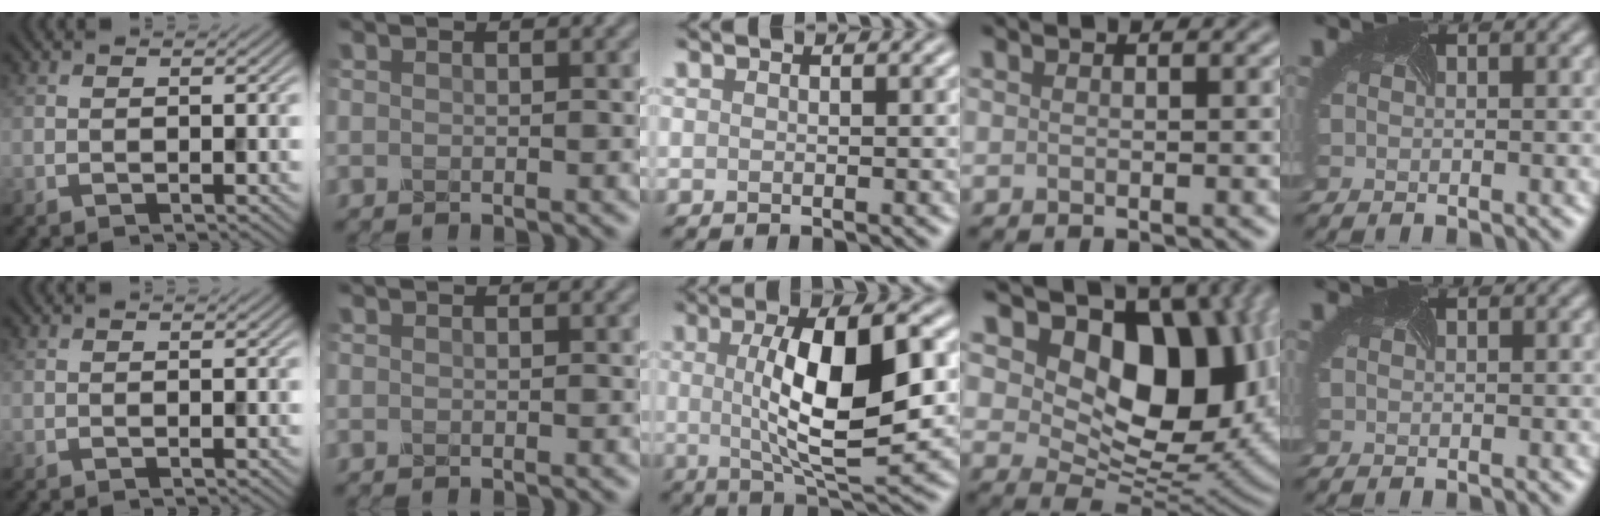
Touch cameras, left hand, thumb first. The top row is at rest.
{"middle": {"total": 9.8, "force": [0.7, 2.9, 9.3], "torque": [-0.148, -0.002, 0.015]}, "ring": {"total": 13.1, "force": [3.5, 8.5, 9.3], "torque": [-0.123, -0.013, 0.060]}}